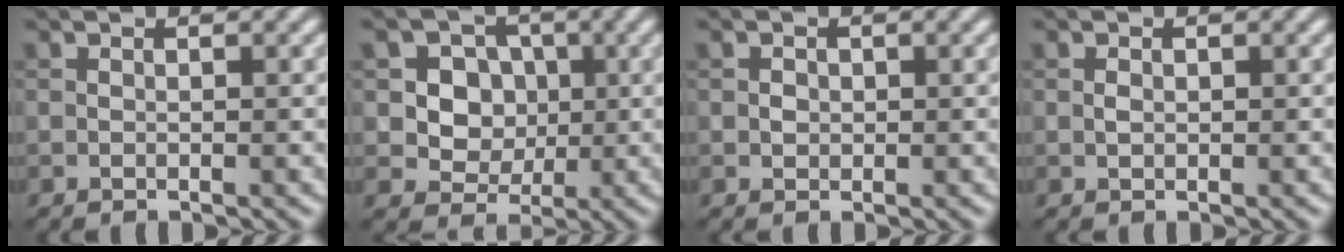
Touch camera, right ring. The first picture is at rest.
{"total": 5.8, "force": [1.3, 5.1, 2.4], "torque": [-0.036, 0.004, 0.023]}
{"total": 0.8, "force": [0.1, 0.7, 0.3], "torque": [-0.003, -0.002, 0.000]}
{"total": 0.6, "force": [0.1, 0.4, 0.4], "torque": [-0.008, 0.000, 0.001]}